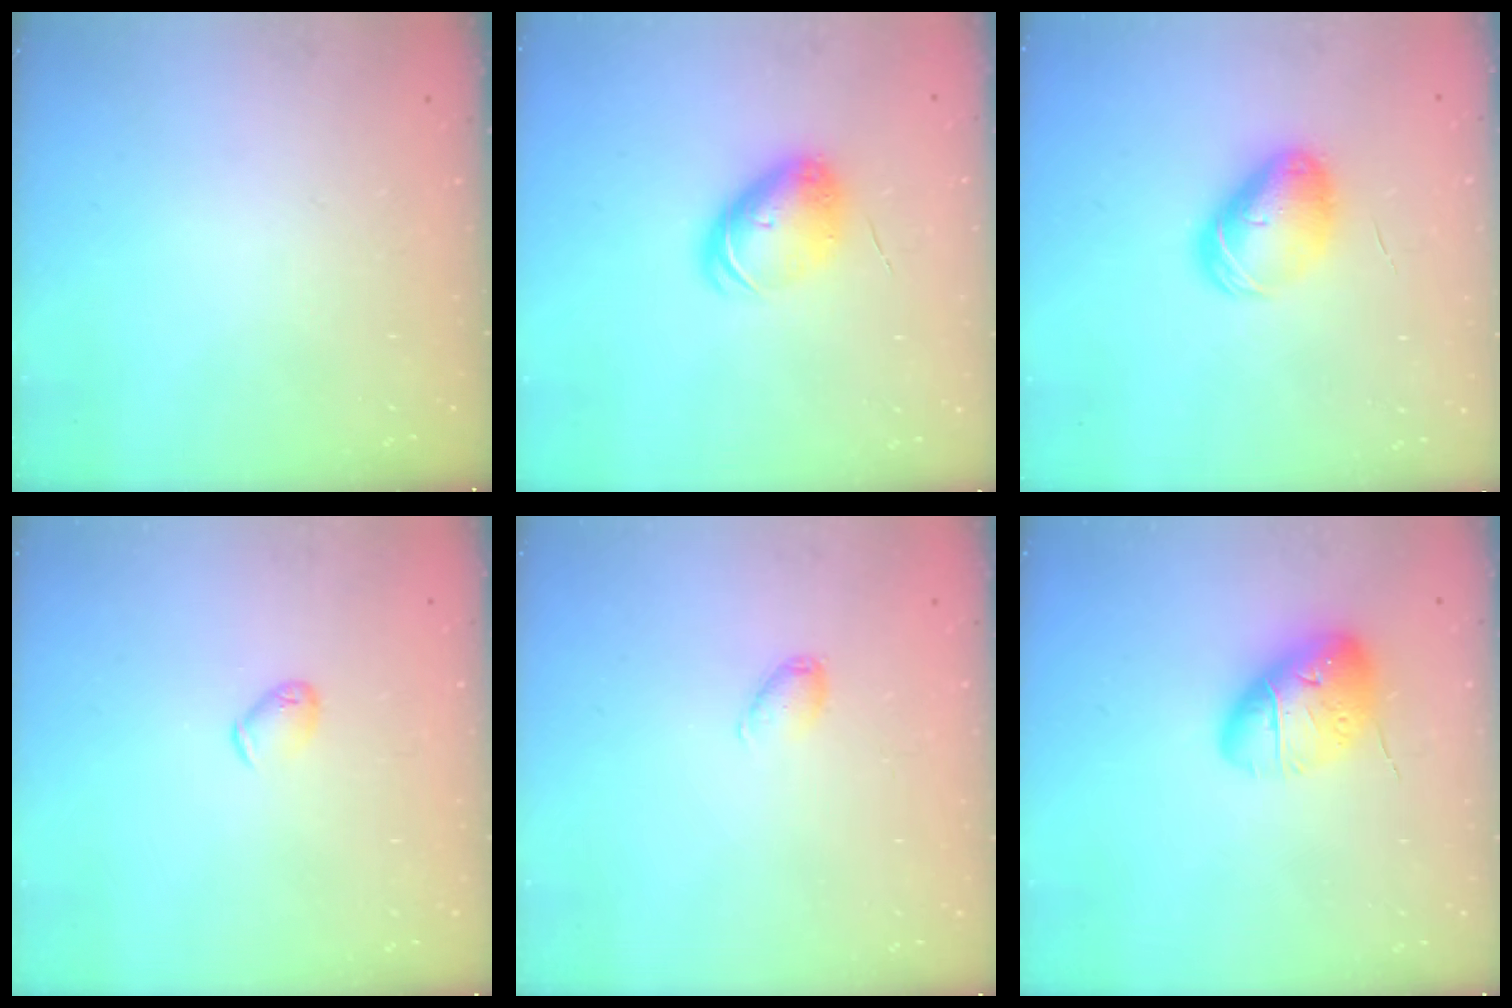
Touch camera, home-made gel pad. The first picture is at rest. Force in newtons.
{"total": 7.2, "press": 7.1, "slide": 1.2}
{"total": 9.3, "press": 9.2, "slide": 1.6}
{"total": 4.9, "press": 4.8, "slide": 0.9}
{"total": 5.2, "press": 5.1, "slide": 1.1}
{"total": 16.3, "press": 15.9, "slide": 3.7}